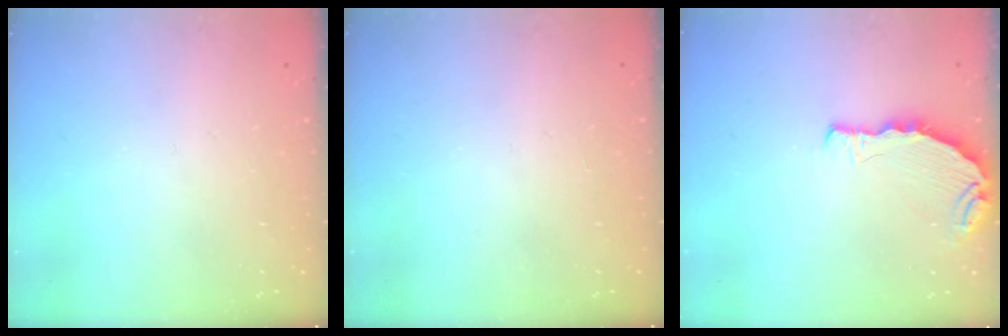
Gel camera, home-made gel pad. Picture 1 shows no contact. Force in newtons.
{"total": 0.0}
{"total": 7.4, "press": 5.7, "slide": 4.7}